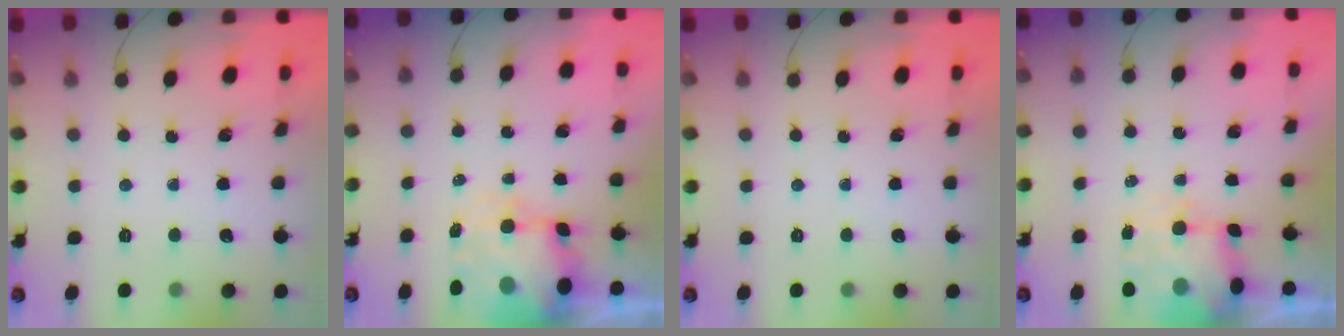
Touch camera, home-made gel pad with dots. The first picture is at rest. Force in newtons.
{"total": 9.9, "press": 9.7, "slide": 2.1}
{"total": 0.0}
{"total": 6.0, "press": 5.8, "slide": 1.6}